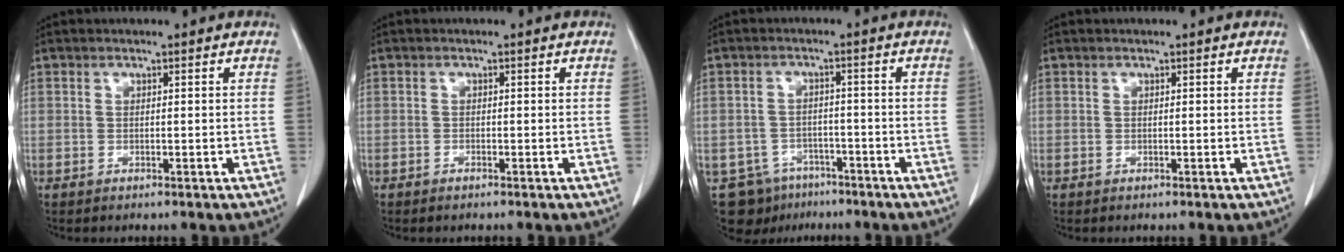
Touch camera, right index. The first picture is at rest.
{"total": 0.5, "force": [-0.5, 0.1, 0.2], "torque": [-0.008, -0.001, -0.005]}
{"total": 7.5, "force": [-5.1, 5.5, 0.7], "torque": [-0.011, 0.018, -0.069]}
{"total": 0.0}